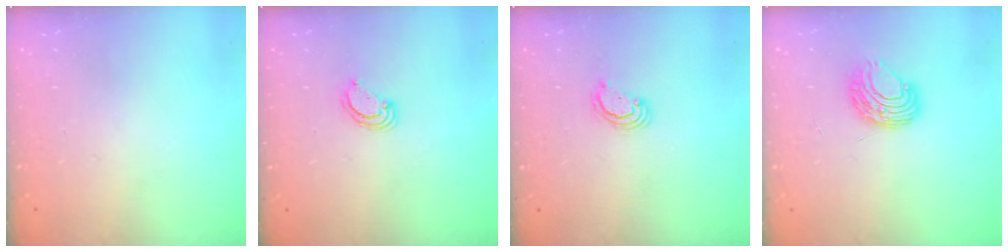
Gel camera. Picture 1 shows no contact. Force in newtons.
{"total": 3.8, "press": 3.8, "slide": 0.3}
{"total": 2.5, "press": 2.5, "slide": 0.3}
{"total": 8.1, "press": 8.1, "slide": 0.5}